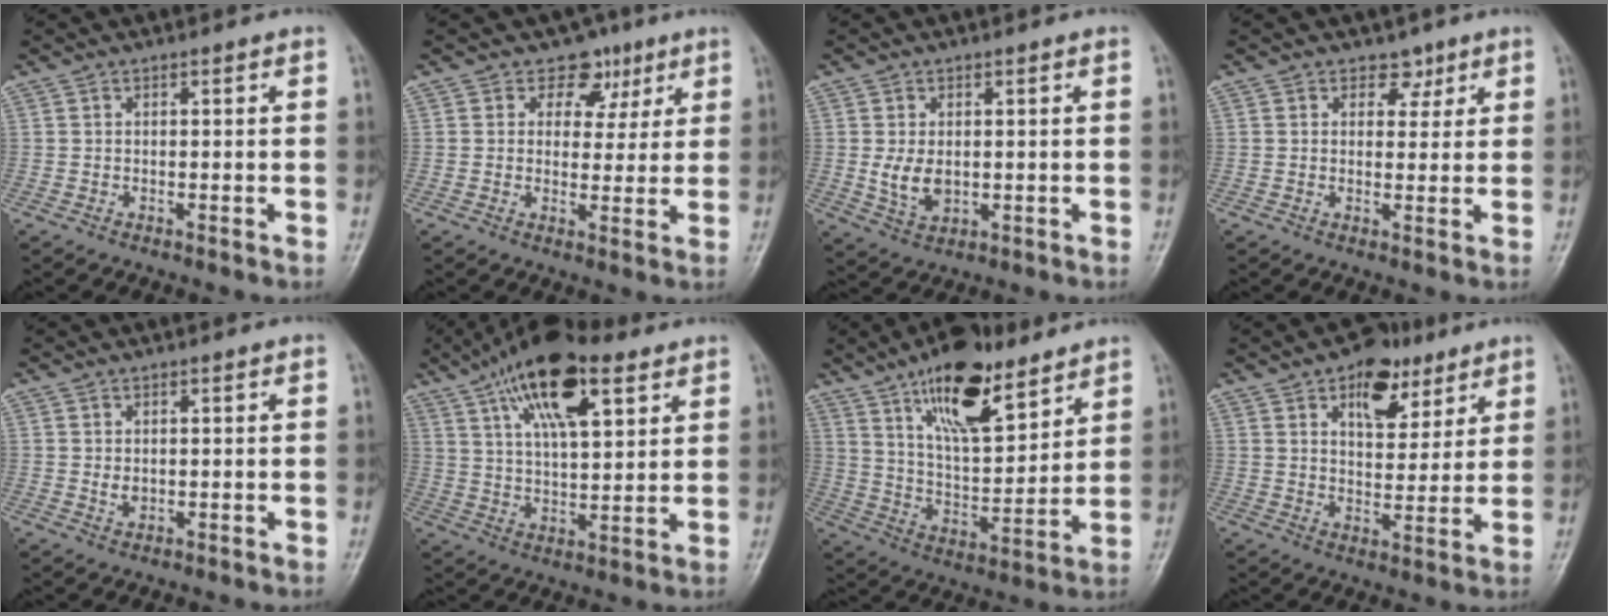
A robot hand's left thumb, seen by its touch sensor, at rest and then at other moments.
{"total": 6.2, "force": [3.2, 5.0, 1.8], "torque": [0.019, -0.005, 0.041]}
{"total": 5.2, "force": [-0.1, 3.5, 3.8], "torque": [-0.059, -0.004, 0.007]}
{"total": 3.3, "force": [1.8, 2.5, 1.0], "torque": [0.015, -0.006, 0.022]}
{"total": 1.8, "force": [0.1, 1.3, 1.3], "torque": [-0.016, 0.003, 0.006]}
{"total": 16.6, "force": [8.5, 6.7, 12.6], "torque": [-0.188, -0.014, 0.146]}
{"total": 17.8, "force": [11.2, 6.9, 12.1], "torque": [-0.167, -0.055, 0.198]}
{"total": 10.8, "force": [6.0, 6.3, 6.4], "torque": [-0.056, -0.026, 0.090]}